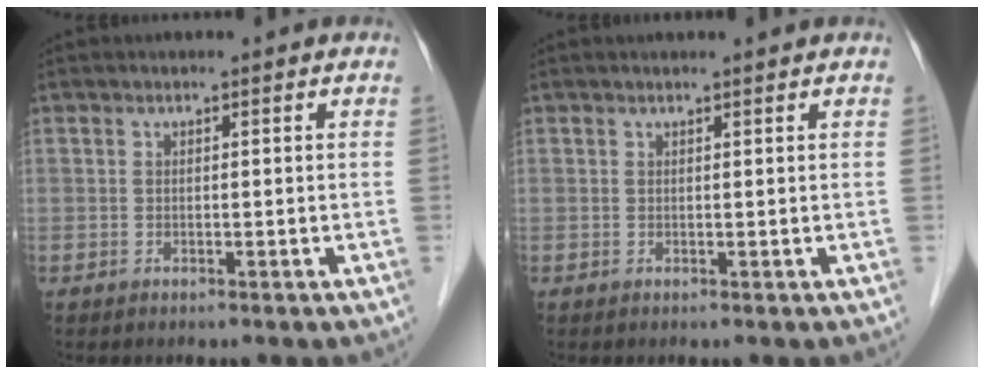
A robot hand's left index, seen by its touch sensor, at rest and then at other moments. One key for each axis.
{"total": 1.4, "fx": 1.3, "fy": -0.2, "fz": 0.5, "tx": -0.010, "ty": 0.004, "tz": 0.020}